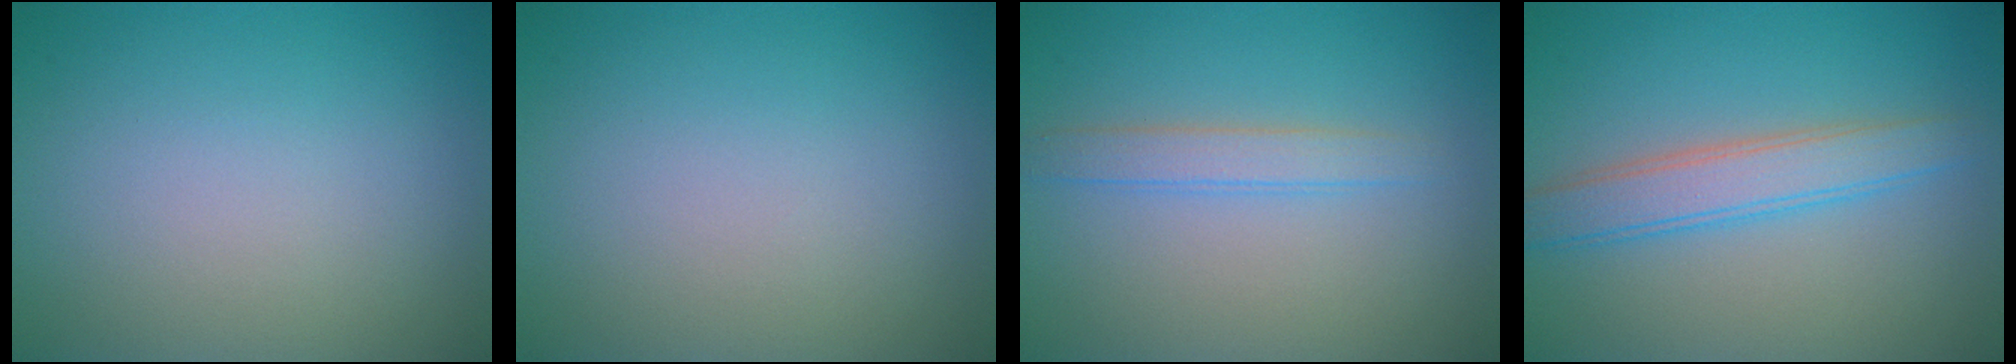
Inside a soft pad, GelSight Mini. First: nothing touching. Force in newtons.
{"total": 0.0}
{"total": 1.9, "press": 1.9, "slide": 0.0}
{"total": 3.7, "press": 3.7, "slide": 0.1}